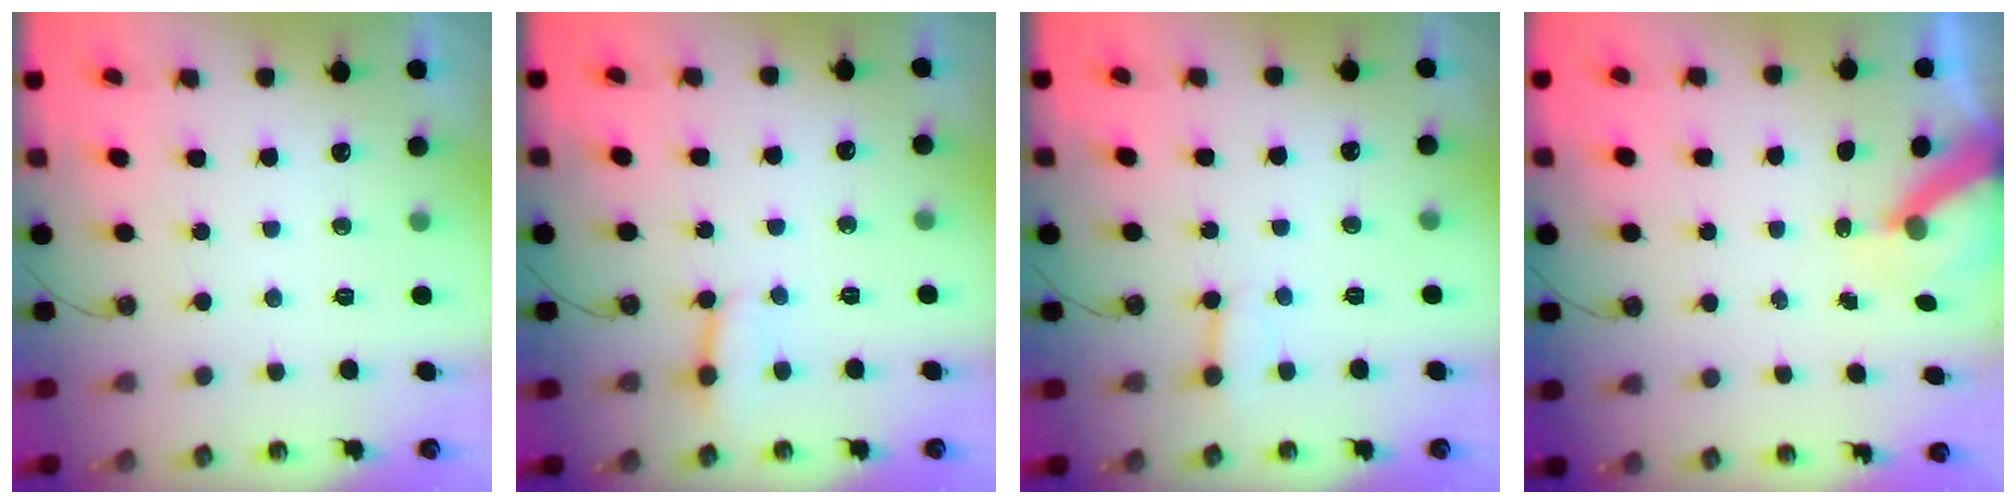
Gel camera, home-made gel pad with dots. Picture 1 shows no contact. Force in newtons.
{"total": 2.9, "press": 2.8, "slide": 0.5}
{"total": 2.7, "press": 2.7, "slide": 0.3}
{"total": 7.0, "press": 7.0, "slide": 0.8}